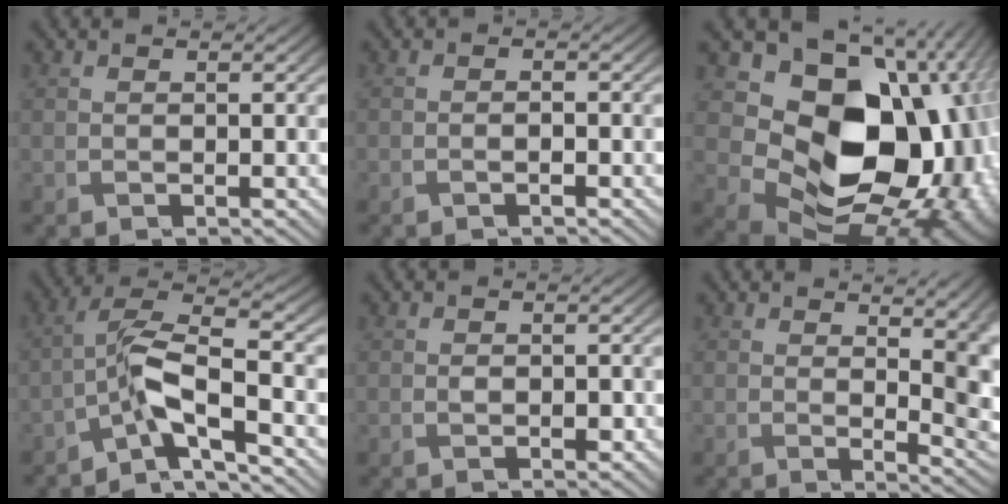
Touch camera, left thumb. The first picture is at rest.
{"total": 1.2, "force": [-1.1, 0.2, 0.4], "torque": [0.001, 0.001, -0.022]}
{"total": 16.5, "force": [0.1, 12.2, 11.1], "torque": [-0.153, -0.033, 0.015]}
{"total": 6.9, "force": [-4.5, 1.5, 5.0], "torque": [-0.084, 0.019, -0.101]}
{"total": 1.0, "force": [-0.4, 0.5, 0.7], "torque": [-0.013, -0.002, -0.007]}
{"total": 5.6, "force": [2.0, 1.8, 4.9], "torque": [-0.062, -0.003, 0.040]}